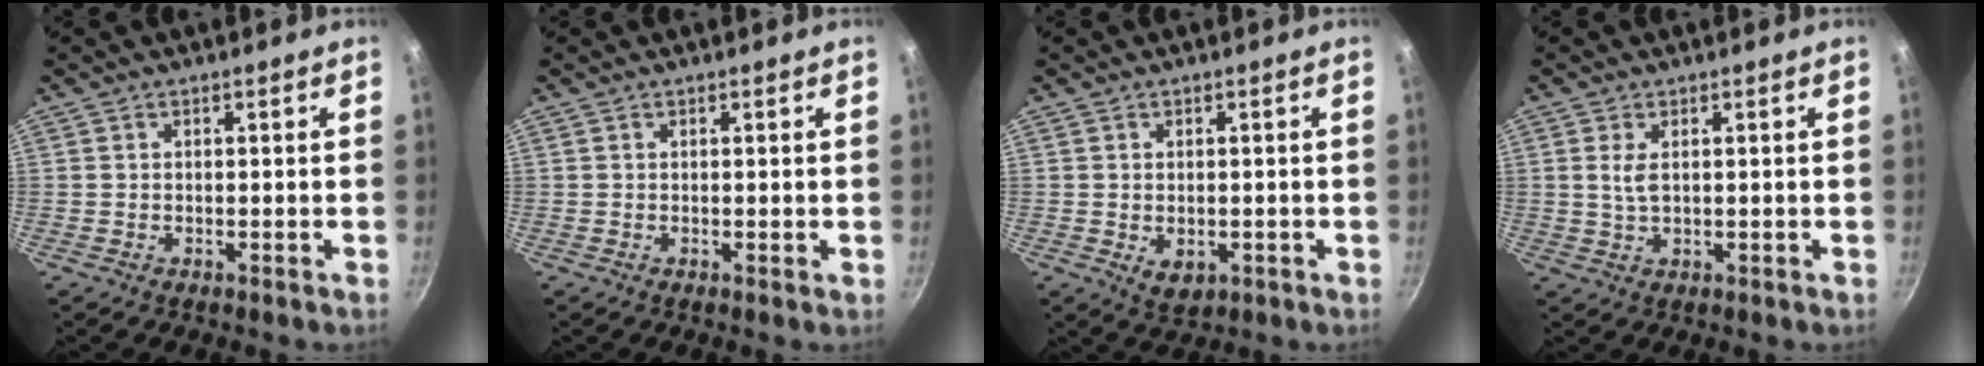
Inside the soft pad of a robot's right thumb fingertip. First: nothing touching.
{"total": 0.0}
{"total": 3.7, "force": [-0.6, 2.6, 2.6], "torque": [-0.038, -0.008, -0.003]}
{"total": 3.0, "force": [0.7, 1.5, 2.5], "torque": [-0.046, -0.004, 0.016]}